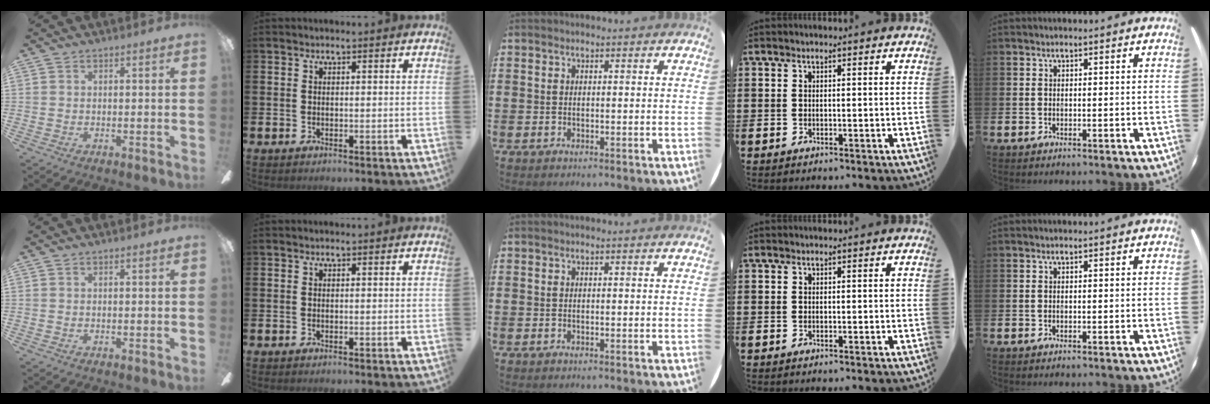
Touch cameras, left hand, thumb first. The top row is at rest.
{}